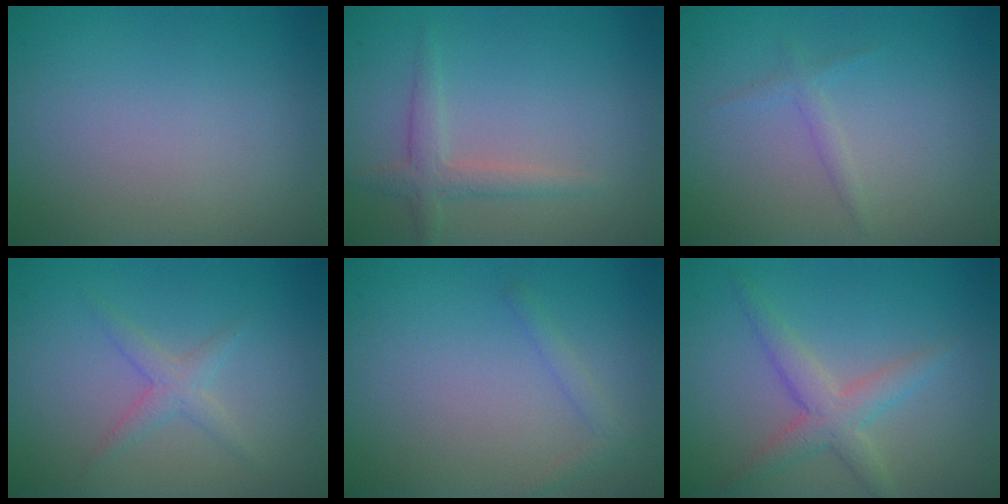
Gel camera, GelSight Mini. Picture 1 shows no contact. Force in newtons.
{"total": 2.1, "press": 2.1, "slide": 0.1}
{"total": 1.0, "press": 1.0, "slide": 0.1}
{"total": 1.7, "press": 1.7, "slide": 0.1}
{"total": 1.1, "press": 1.1, "slide": 0.1}
{"total": 3.1, "press": 3.1, "slide": 0.2}